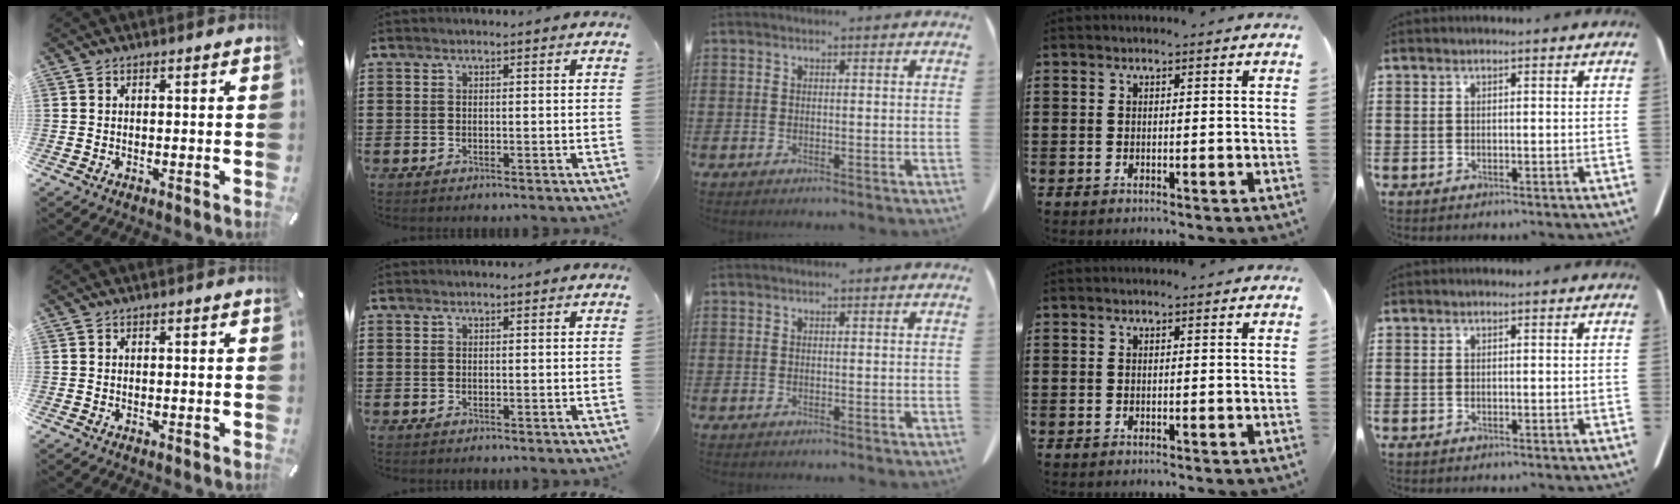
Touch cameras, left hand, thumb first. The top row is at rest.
{}